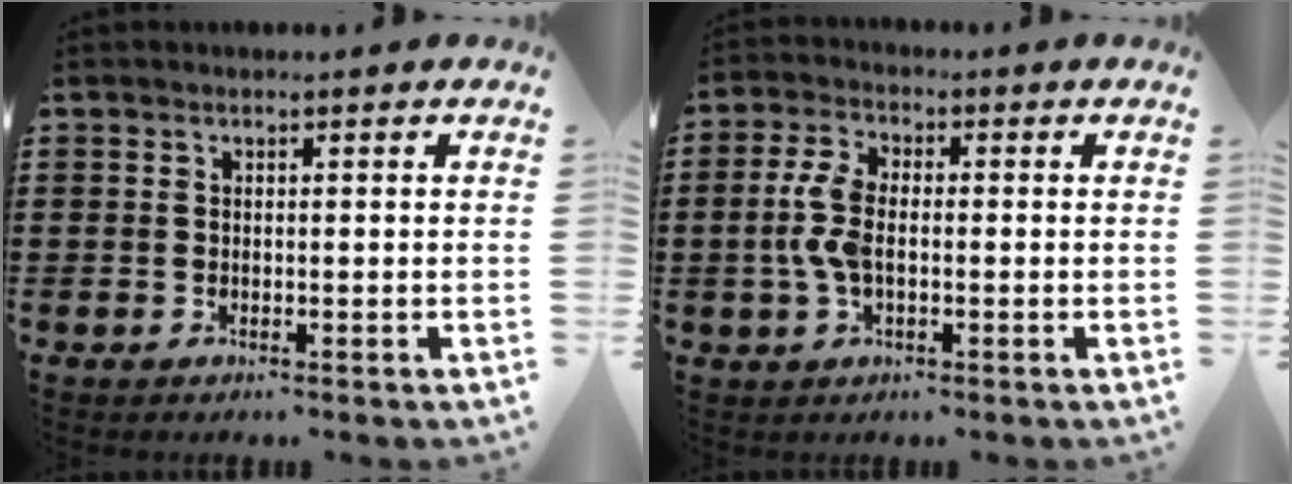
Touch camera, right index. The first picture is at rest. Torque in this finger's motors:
{"motor_torque": [0.19, 0.21, 0.20, 0.13]}